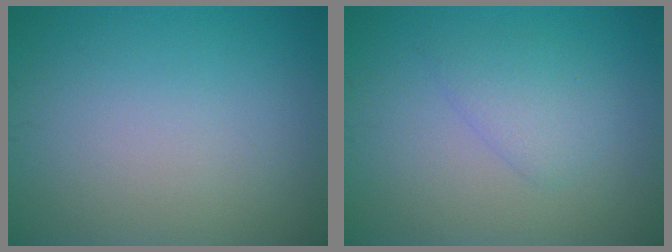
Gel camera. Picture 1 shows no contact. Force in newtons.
{"total": 2.2, "press": 2.2, "slide": 0.2}